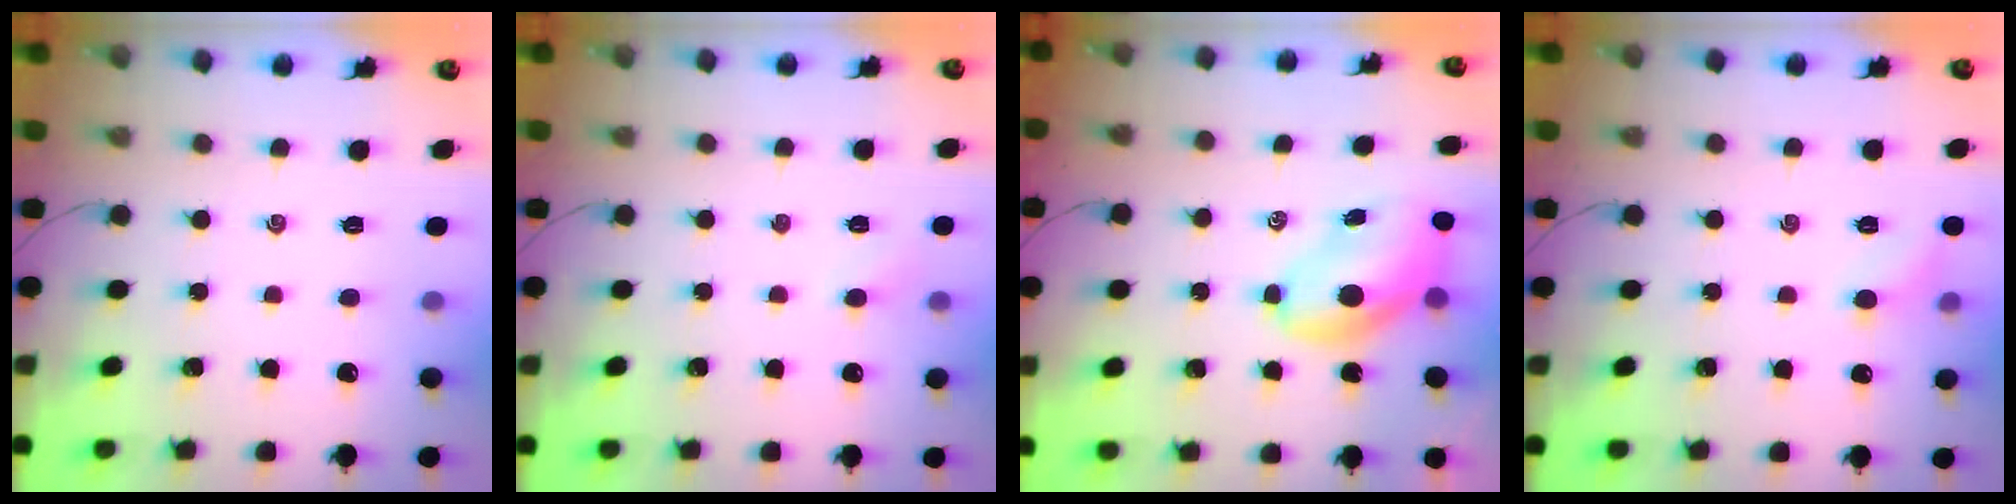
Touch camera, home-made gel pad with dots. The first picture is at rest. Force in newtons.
{"total": 2.2, "press": 2.1, "slide": 0.6}
{"total": 7.2, "press": 7.1, "slide": 1.2}
{"total": 5.5, "press": 5.2, "slide": 1.9}